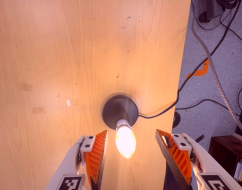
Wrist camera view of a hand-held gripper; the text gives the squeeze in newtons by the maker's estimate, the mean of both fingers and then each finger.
{"total": 0.0}